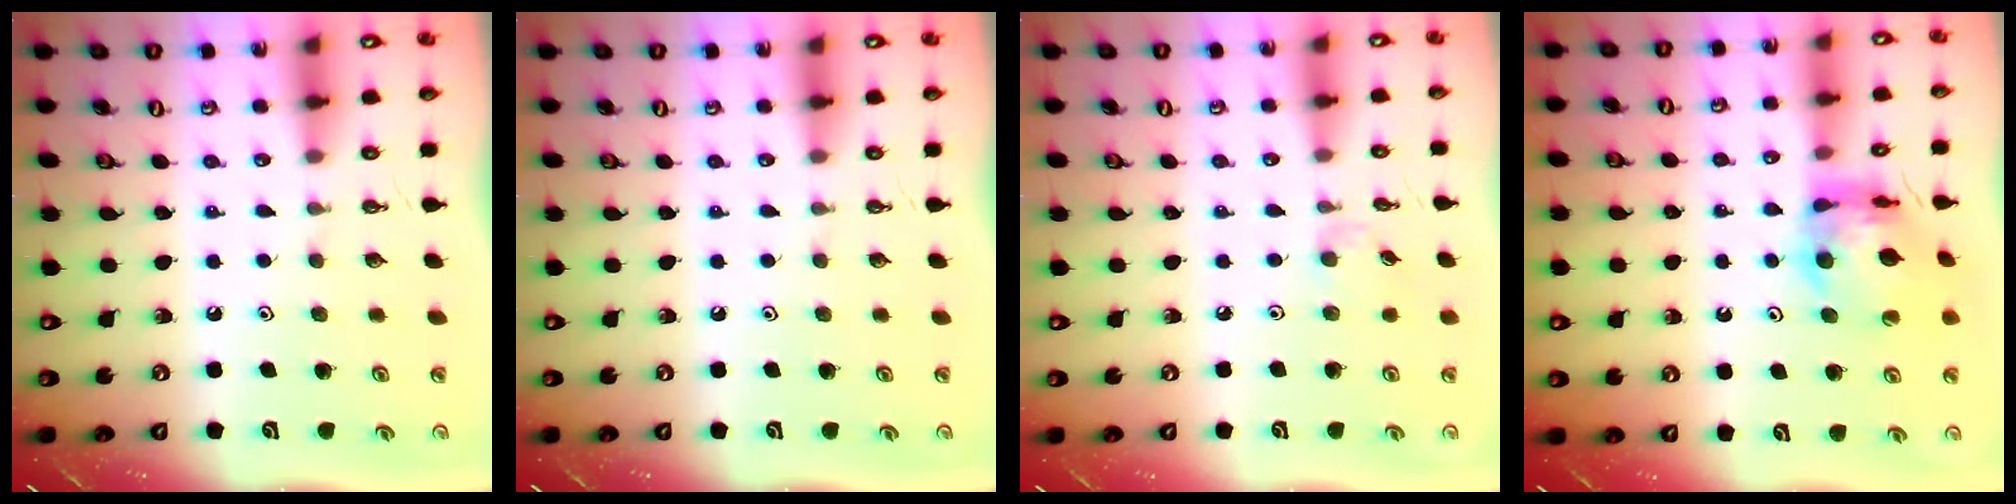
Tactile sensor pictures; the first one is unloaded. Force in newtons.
{"total": 0.0}
{"total": 2.9, "press": 2.8, "slide": 0.5}
{"total": 11.5, "press": 11.4, "slide": 1.4}